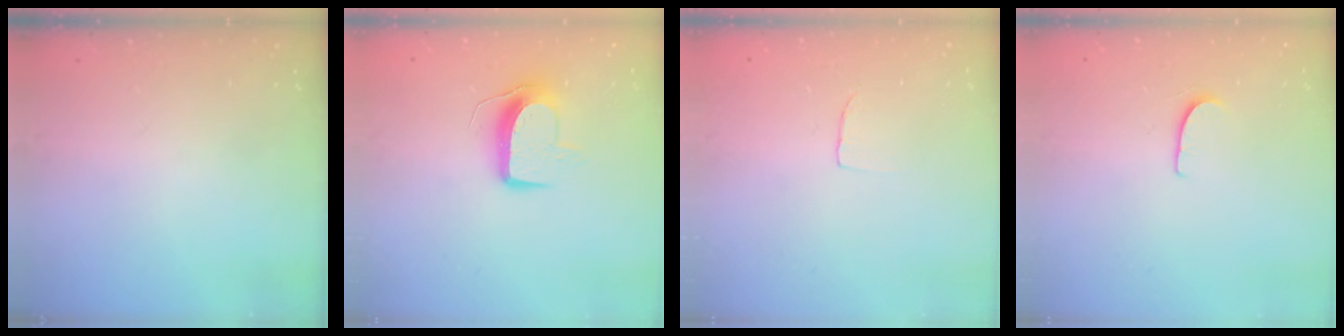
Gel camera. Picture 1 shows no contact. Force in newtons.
{"total": 9.6, "press": 9.6, "slide": 0.2}
{"total": 3.1, "press": 3.0, "slide": 0.3}
{"total": 5.1, "press": 5.1, "slide": 0.4}